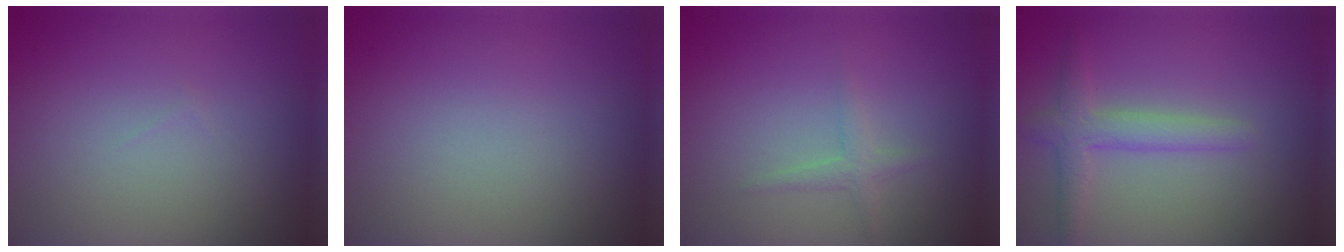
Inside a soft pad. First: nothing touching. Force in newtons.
{"total": 0.0}
{"total": 1.3, "press": 1.3, "slide": 0.1}
{"total": 2.8, "press": 2.8, "slide": 0.1}